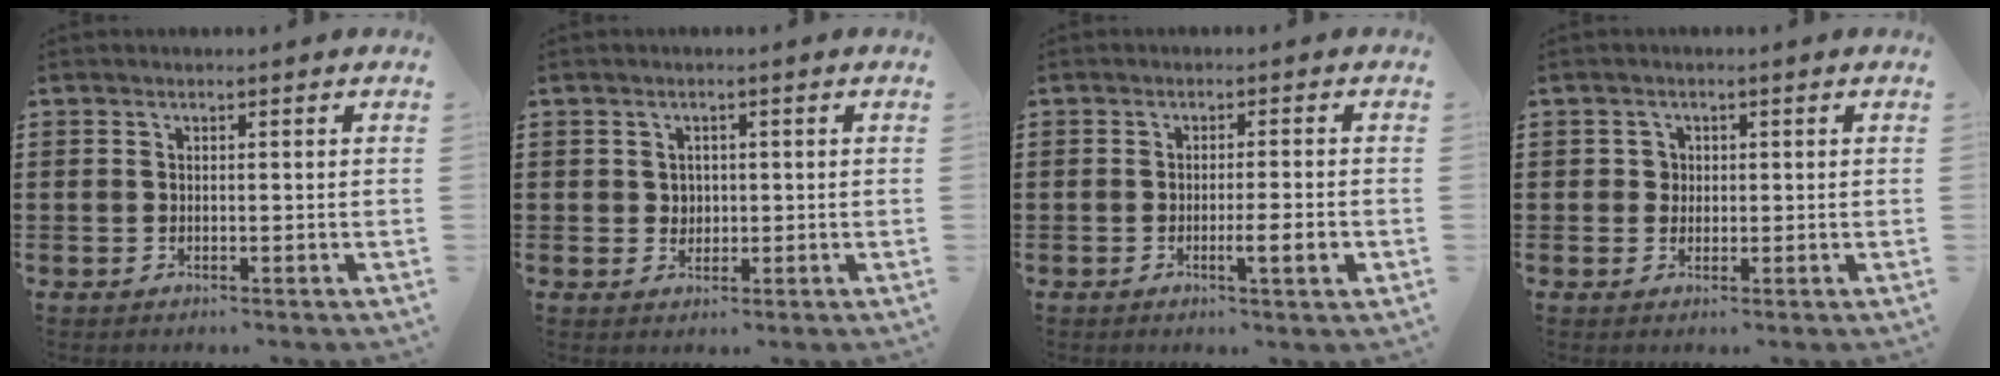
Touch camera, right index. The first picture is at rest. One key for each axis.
{"total": 1.6, "fx": 0.5, "fy": 1.5, "fz": 0.5, "tx": -0.014, "ty": 0.009, "tz": 0.008}
{"total": 4.1, "fx": -1.3, "fy": 0.3, "fz": 3.9, "tx": -0.065, "ty": -0.008, "tz": -0.020}
{"total": 1.7, "fx": 0.2, "fy": 1.5, "fz": 0.6, "tx": -0.017, "ty": 0.009, "tz": 0.003}